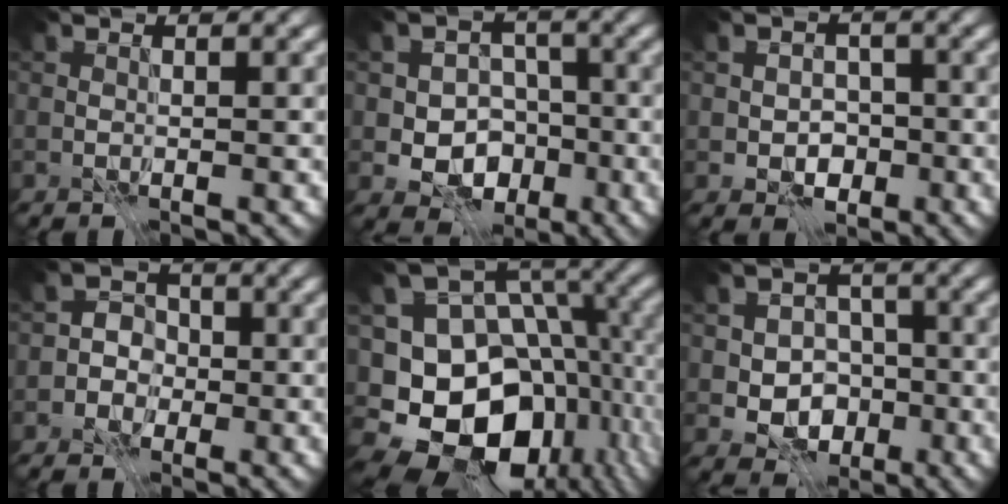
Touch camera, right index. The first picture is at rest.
{"total": 6.8, "force": [-2.6, 5.4, 3.3], "torque": [-0.026, -0.002, -0.064]}
{"total": 3.3, "force": [-1.4, 2.4, 1.8], "torque": [-0.023, -0.005, -0.028]}
{"total": 2.8, "force": [-1.3, 2.4, 0.9], "torque": [0.014, 0.006, -0.039]}
{"total": 16.6, "force": [-6.5, 11.9, 9.6], "torque": [-0.160, -0.025, -0.092]}
{"total": 5.5, "force": [-1.9, 4.2, 2.9], "torque": [-0.031, -0.002, -0.047]}